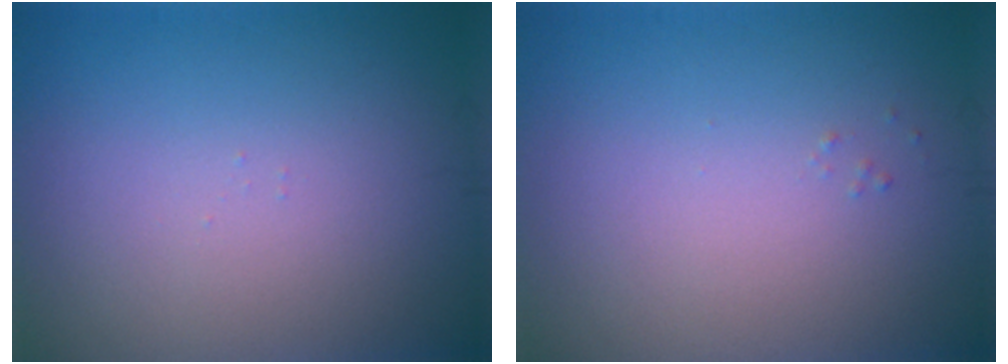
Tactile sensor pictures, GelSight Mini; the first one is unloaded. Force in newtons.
{"total": 0.0}